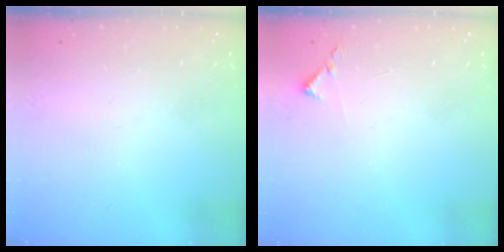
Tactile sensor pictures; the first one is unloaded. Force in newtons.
{"total": 5.2, "press": 5.2, "slide": 0.6}